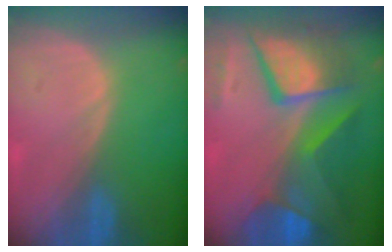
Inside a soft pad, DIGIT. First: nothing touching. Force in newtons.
{"total": 11.9, "press": 11.8, "slide": 1.1}